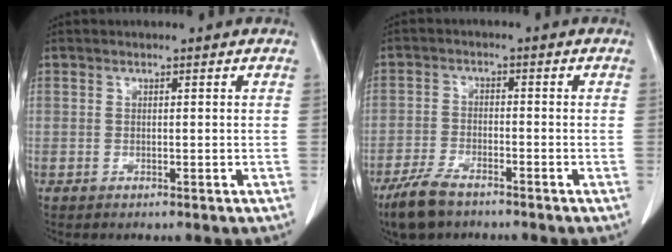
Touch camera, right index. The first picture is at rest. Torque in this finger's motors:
{"motor_torque": [0.32, -0.26, 0.21, 0.03]}